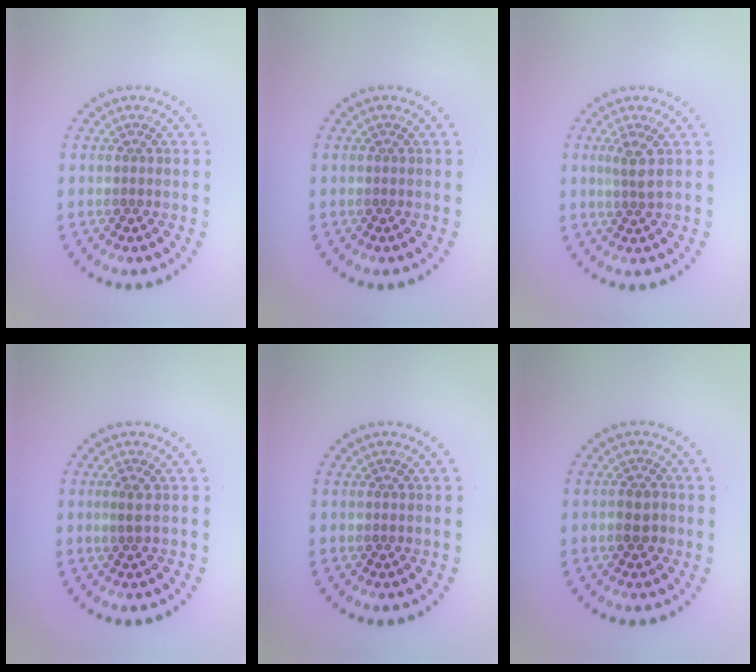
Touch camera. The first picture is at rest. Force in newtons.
{"total": 0.0}
{"total": 1.8, "press": 1.1, "slide": 1.3}
{"total": 0.9, "press": 0.7, "slide": 0.6}
{"total": 0.0}
{"total": 1.8, "press": 1.7, "slide": 0.4}